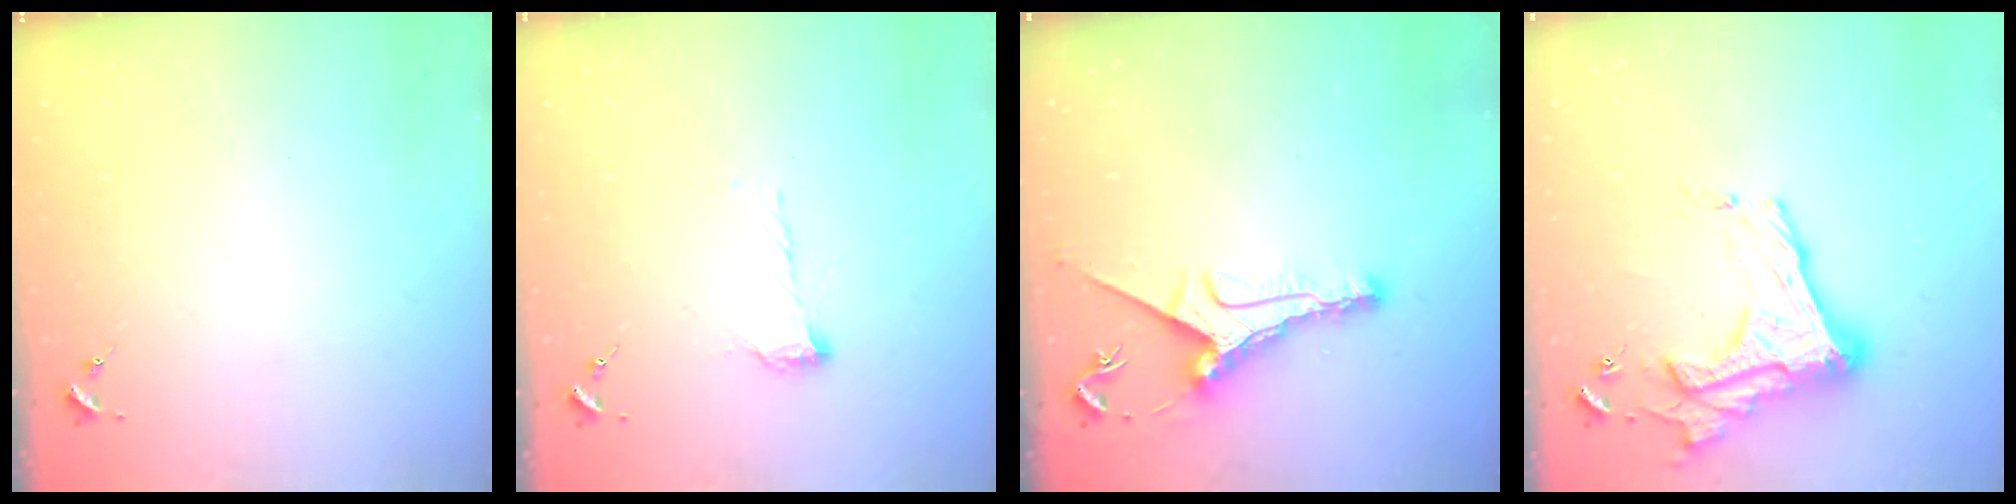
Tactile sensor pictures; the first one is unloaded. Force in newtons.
{"total": 7.6, "press": 7.5, "slide": 0.8}
{"total": 9.7, "press": 9.7, "slide": 0.8}
{"total": 21.3, "press": 21.2, "slide": 1.7}